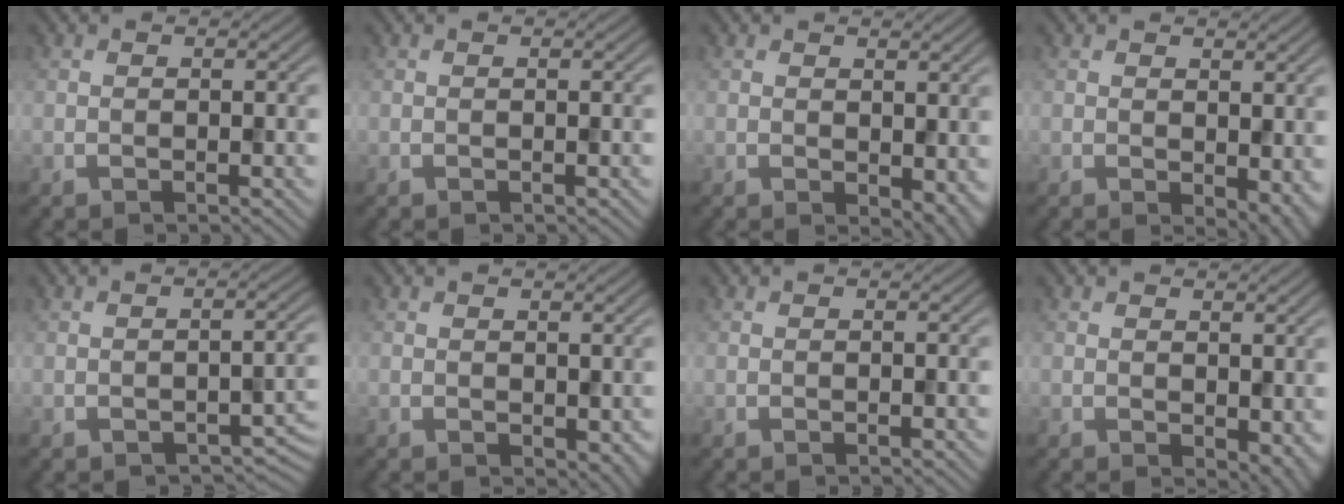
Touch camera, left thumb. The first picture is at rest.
{"total": 0.0}
{"total": 3.8, "force": [0.0, 2.4, 2.9], "torque": [-0.043, -0.014, 0.005]}
{"total": 4.4, "force": [-0.3, 2.7, 3.5], "torque": [-0.050, -0.015, 0.004]}
{"total": 3.2, "force": [-1.8, 1.5, 2.2], "torque": [-0.030, -0.006, -0.019]}
{"total": 1.4, "force": [0.3, 1.0, 1.0], "torque": [-0.015, -0.005, 0.010]}
{"total": 0.0}
{"total": 3.4, "force": [0.1, 2.2, 2.6], "torque": [-0.036, -0.012, 0.008]}